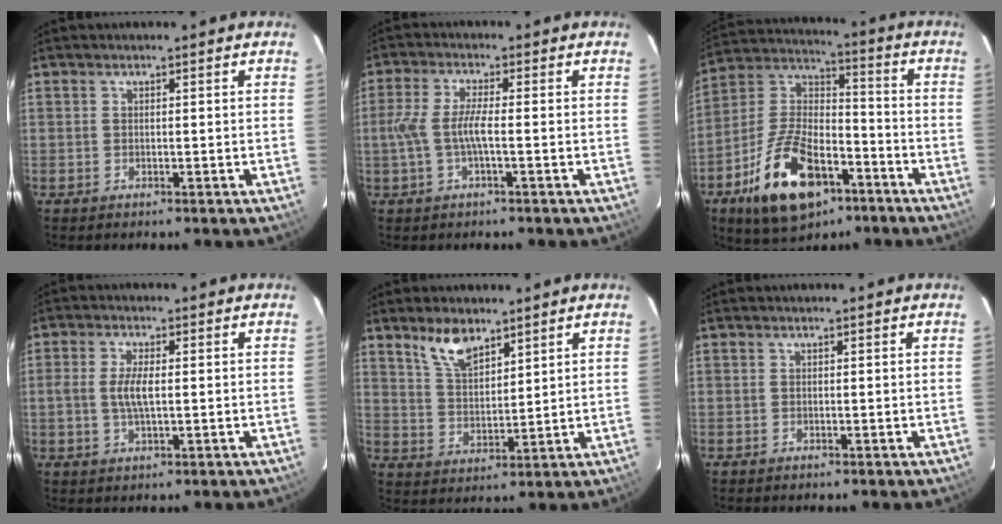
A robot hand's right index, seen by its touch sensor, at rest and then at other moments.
{"total": 5.4, "force": [-1.2, 0.6, 5.2], "torque": [-0.114, 0.001, -0.021]}
{"total": 19.4, "force": [-9.7, 10.2, 13.4], "torque": [-0.279, 0.006, -0.162]}
{"total": 4.4, "force": [-0.1, 1.6, 4.1], "torque": [-0.082, 0.000, 0.000]}
{"total": 7.5, "force": [5.4, 3.1, 4.2], "torque": [-0.075, 0.006, 0.109]}
{"total": 0.0}